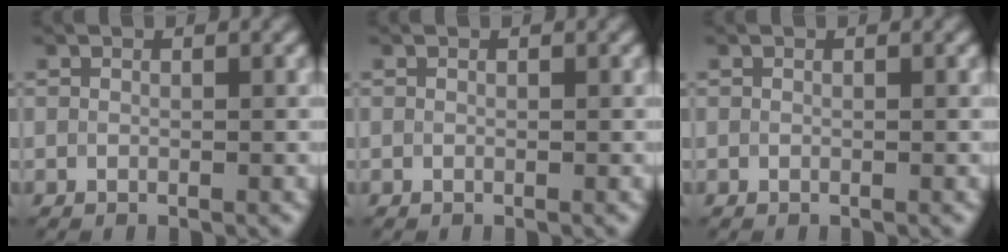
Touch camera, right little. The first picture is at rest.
{"total": 0.0}
{"total": 0.0}